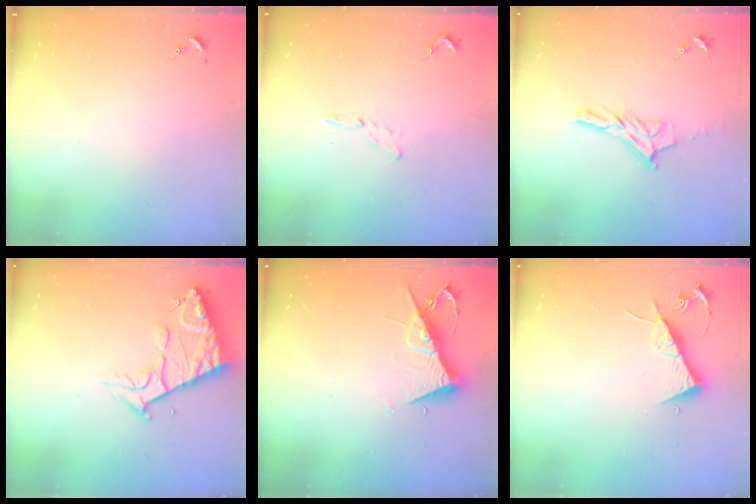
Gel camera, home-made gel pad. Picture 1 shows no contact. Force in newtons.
{"total": 3.4, "press": 3.4, "slide": 0.3}
{"total": 10.9, "press": 10.8, "slide": 0.8}
{"total": 12.5, "press": 12.5, "slide": 1.3}
{"total": 9.6, "press": 9.6, "slide": 0.5}
{"total": 9.6, "press": 9.6, "slide": 0.6}